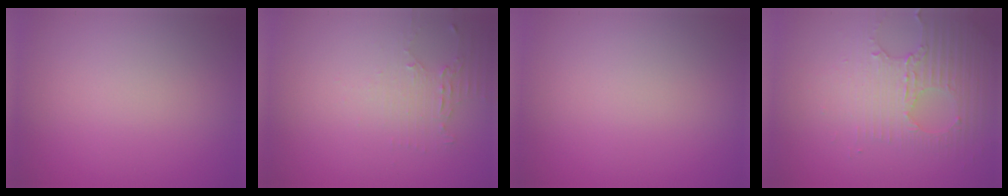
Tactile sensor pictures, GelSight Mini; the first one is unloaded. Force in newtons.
{"total": 1.9, "press": 1.3, "slide": 1.4}
{"total": 0.0}
{"total": 3.6, "press": 3.5, "slide": 0.8}